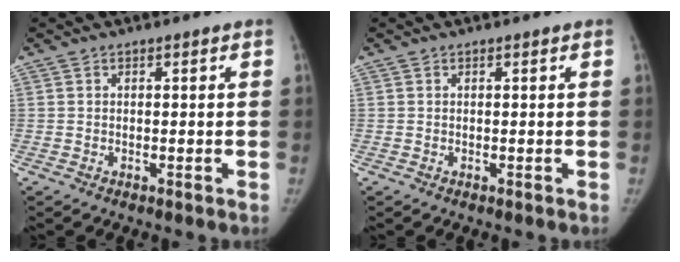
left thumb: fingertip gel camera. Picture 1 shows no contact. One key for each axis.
{"total": 0.0}